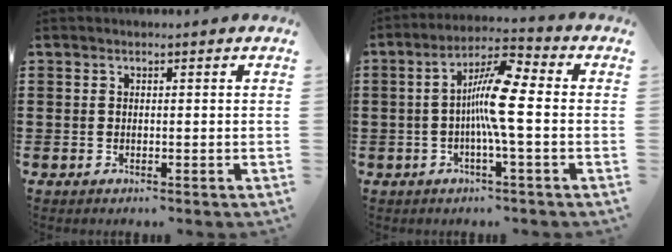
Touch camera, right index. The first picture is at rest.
{"total": 8.5, "force": [-0.5, 1.0, 8.4], "torque": [-0.173, -0.003, -0.021]}